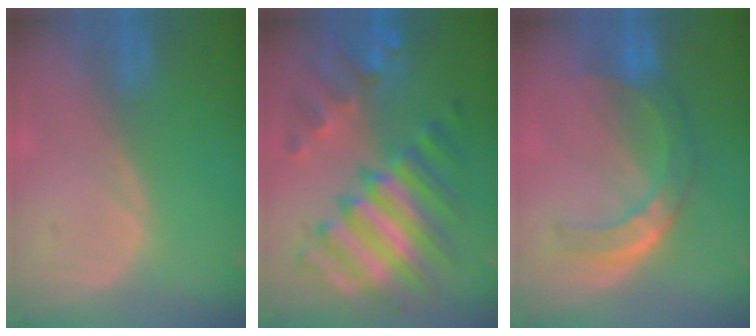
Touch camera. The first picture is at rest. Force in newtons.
{"total": 11.8, "press": 11.7, "slide": 1.1}
{"total": 7.7, "press": 6.5, "slide": 4.2}